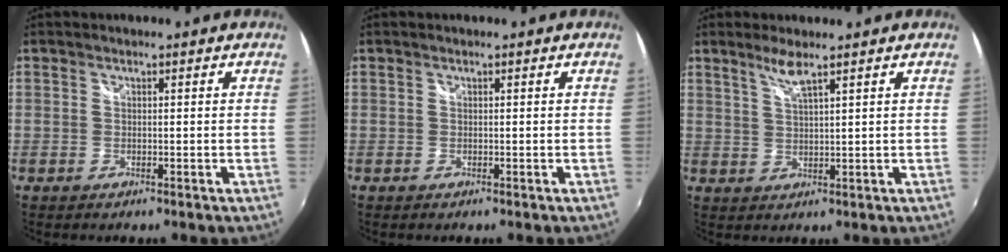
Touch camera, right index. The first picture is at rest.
{"total": 0.0}
{"total": 3.5, "force": [2.6, -0.2, 2.3], "torque": [-0.050, -0.001, 0.051]}